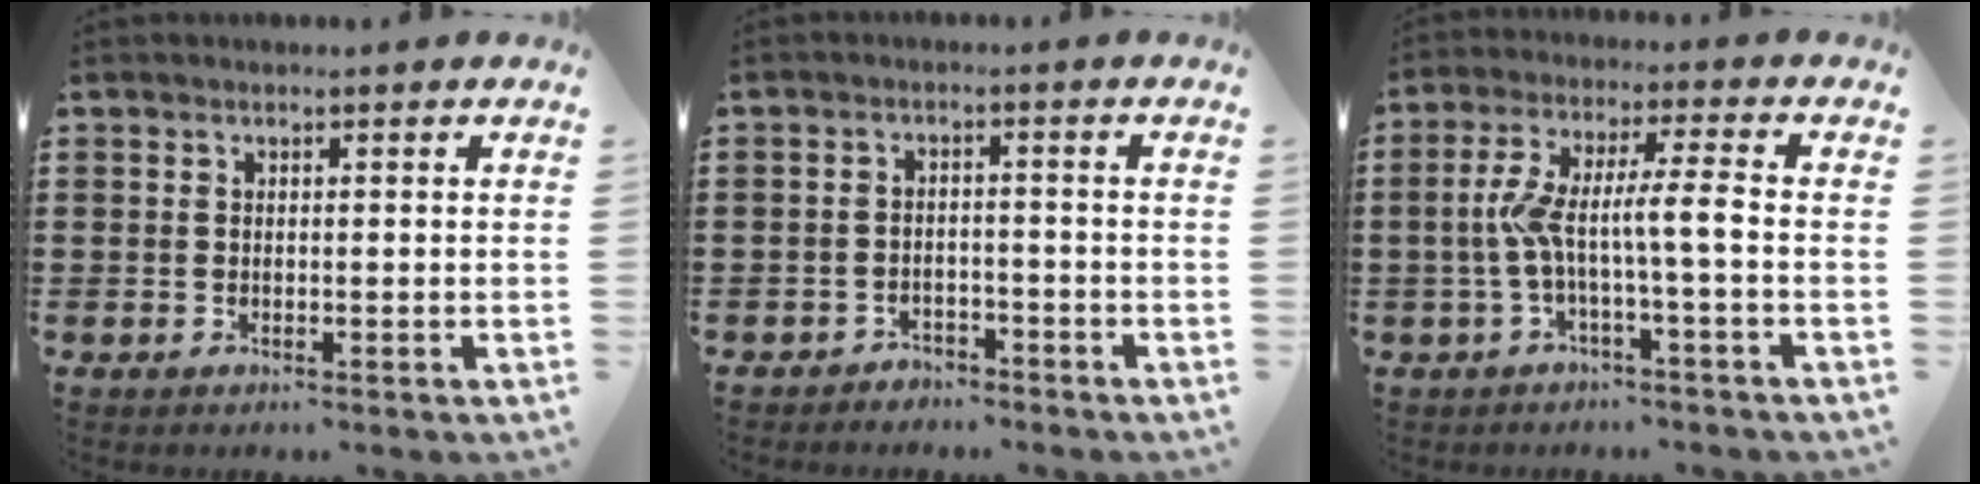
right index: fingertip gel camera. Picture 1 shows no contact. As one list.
[{"total": 2.4, "force": [-2.4, 0.5, -0.1], "torque": [-0.007, 0.001, -0.052]}, {"total": 7.4, "force": [-1.3, 0.3, 7.3], "torque": [-0.146, -0.003, -0.032]}]